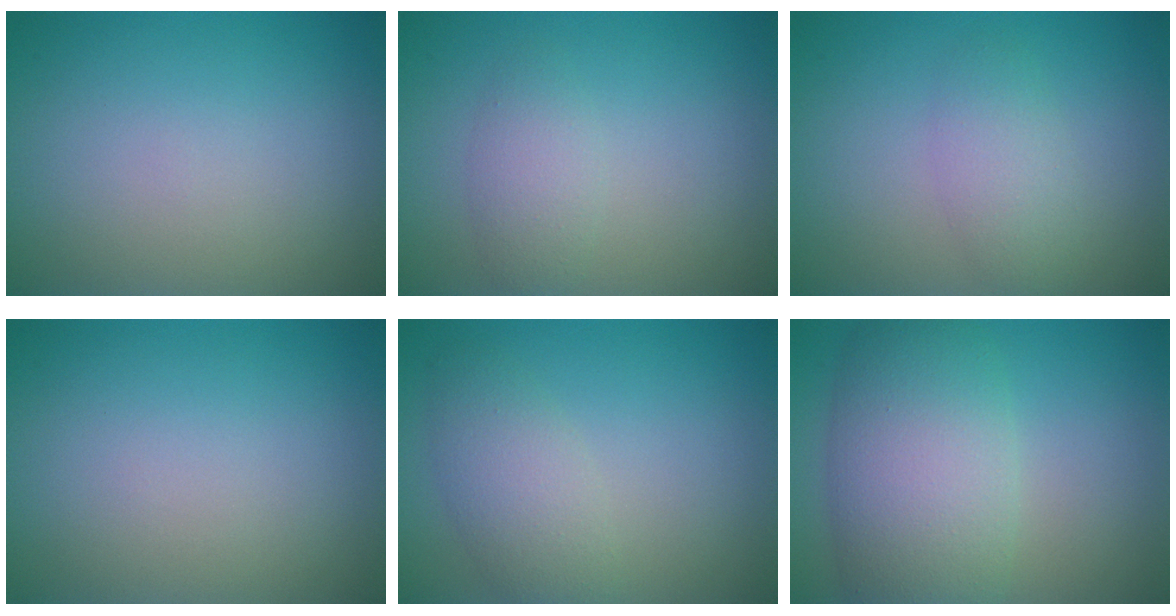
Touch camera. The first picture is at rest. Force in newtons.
{"total": 2.1, "press": 2.1, "slide": 0.1}
{"total": 2.6, "press": 2.6, "slide": 0.2}
{"total": 0.0}
{"total": 3.3, "press": 3.3, "slide": 0.2}
{"total": 8.4, "press": 8.4, "slide": 0.6}